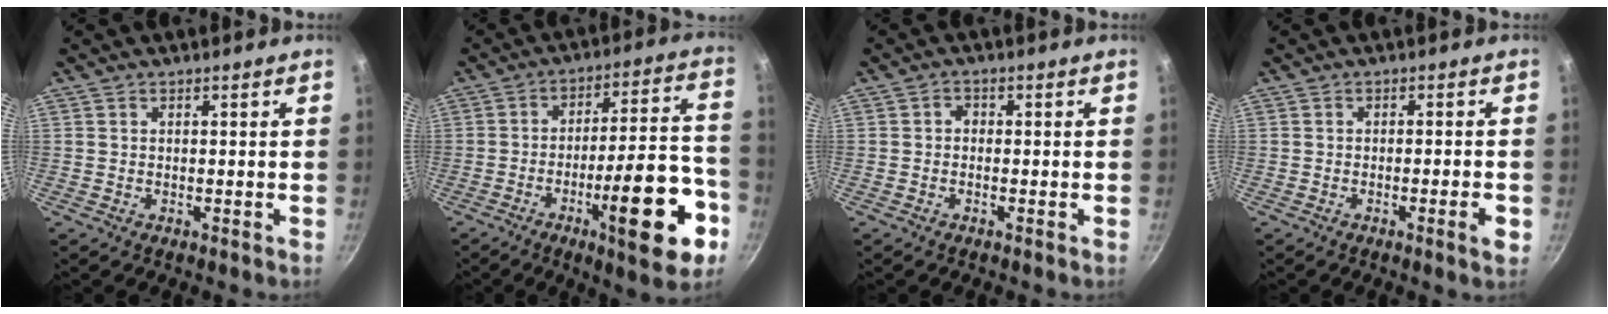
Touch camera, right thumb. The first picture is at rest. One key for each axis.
{"total": 19.9, "fx": -8.2, "fy": 5.2, "fz": 17.4, "tx": -0.219, "ty": 0.046, "tz": -0.119}
{"total": 1.5, "fx": -0.4, "fy": 1.1, "fz": 0.8, "tx": -0.013, "ty": 0.009, "tz": -0.011}
{"total": 3.5, "fx": -1.2, "fy": 0.5, "fz": 3.2, "tx": -0.041, "ty": 0.005, "tz": -0.017}